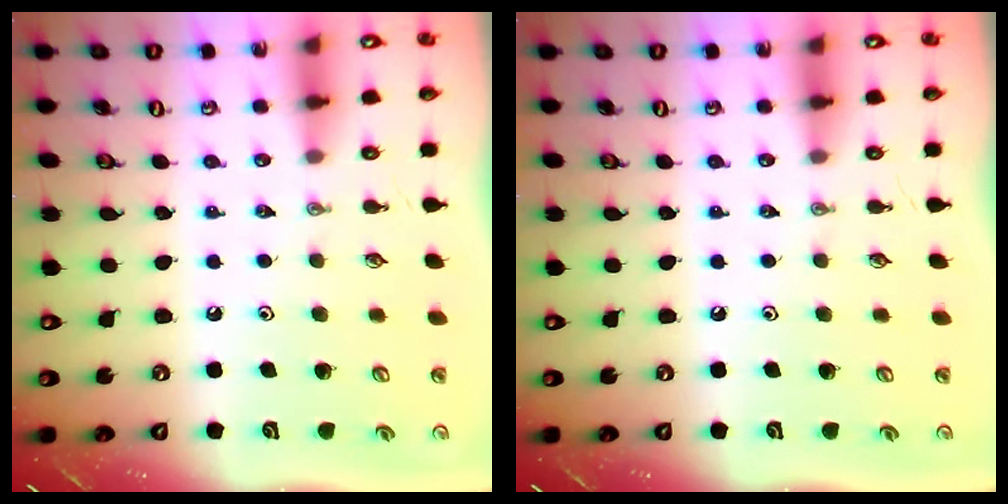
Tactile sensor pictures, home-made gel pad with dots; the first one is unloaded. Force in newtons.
{"total": 0.0}